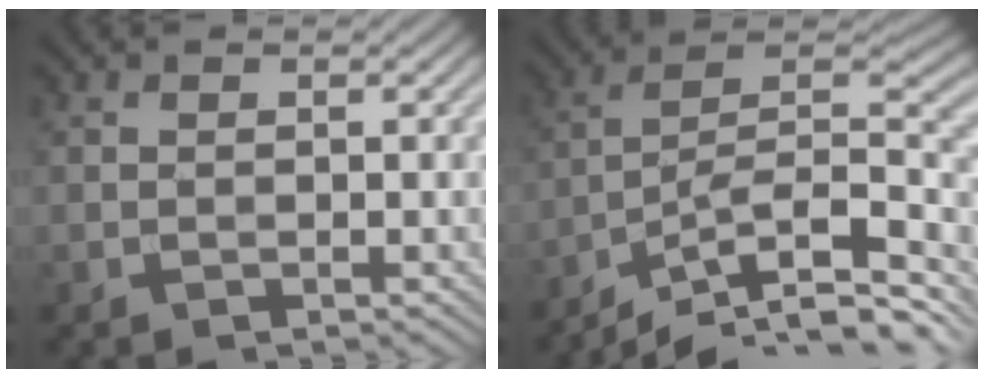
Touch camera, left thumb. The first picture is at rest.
{"total": 14.8, "force": [-11.1, 4.0, 9.0], "torque": [-0.162, 0.002, -0.194]}